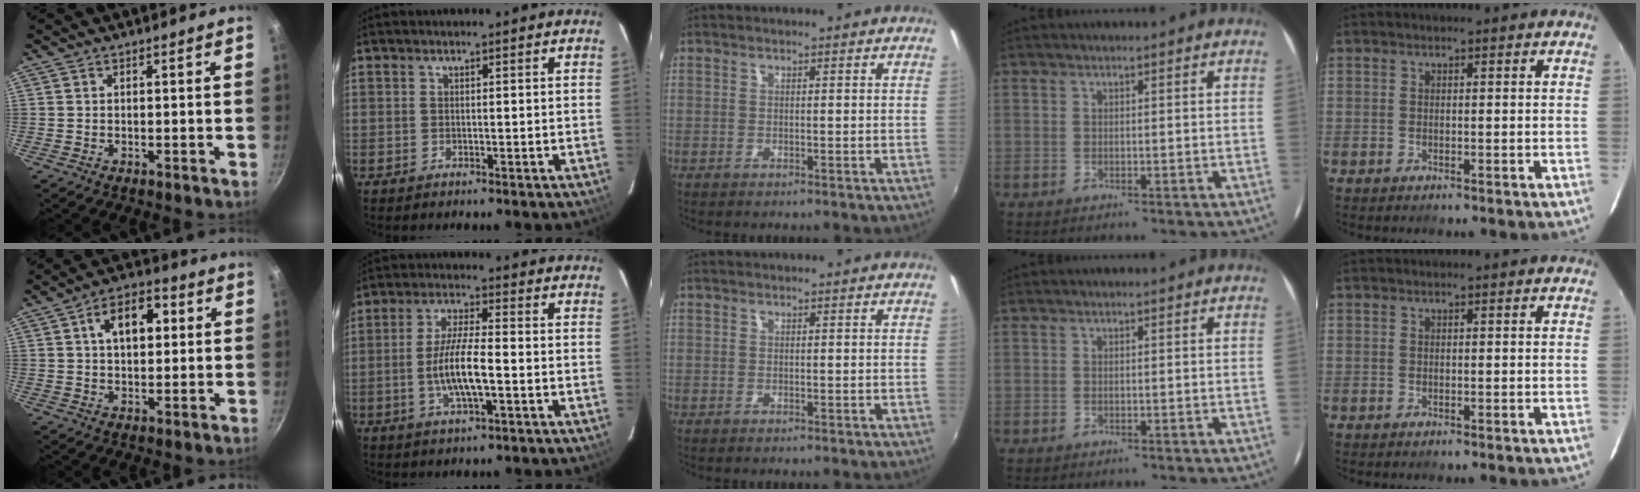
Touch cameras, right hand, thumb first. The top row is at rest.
{"thumb": {"total": 9.5, "force": [2.2, 5.8, 7.2], "torque": [-0.083, 0.012, 0.028]}, "index": {"total": 8.6, "force": [-2.0, 1.7, 8.2], "torque": [-0.162, -0.002, -0.038]}}